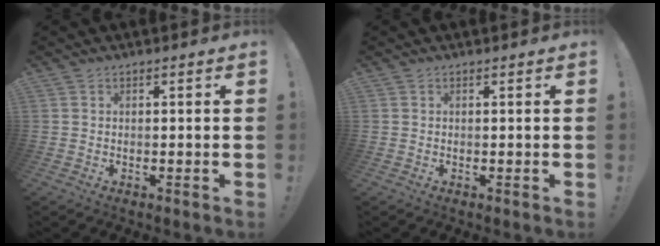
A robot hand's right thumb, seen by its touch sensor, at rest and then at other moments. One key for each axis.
{"total": 0.0}